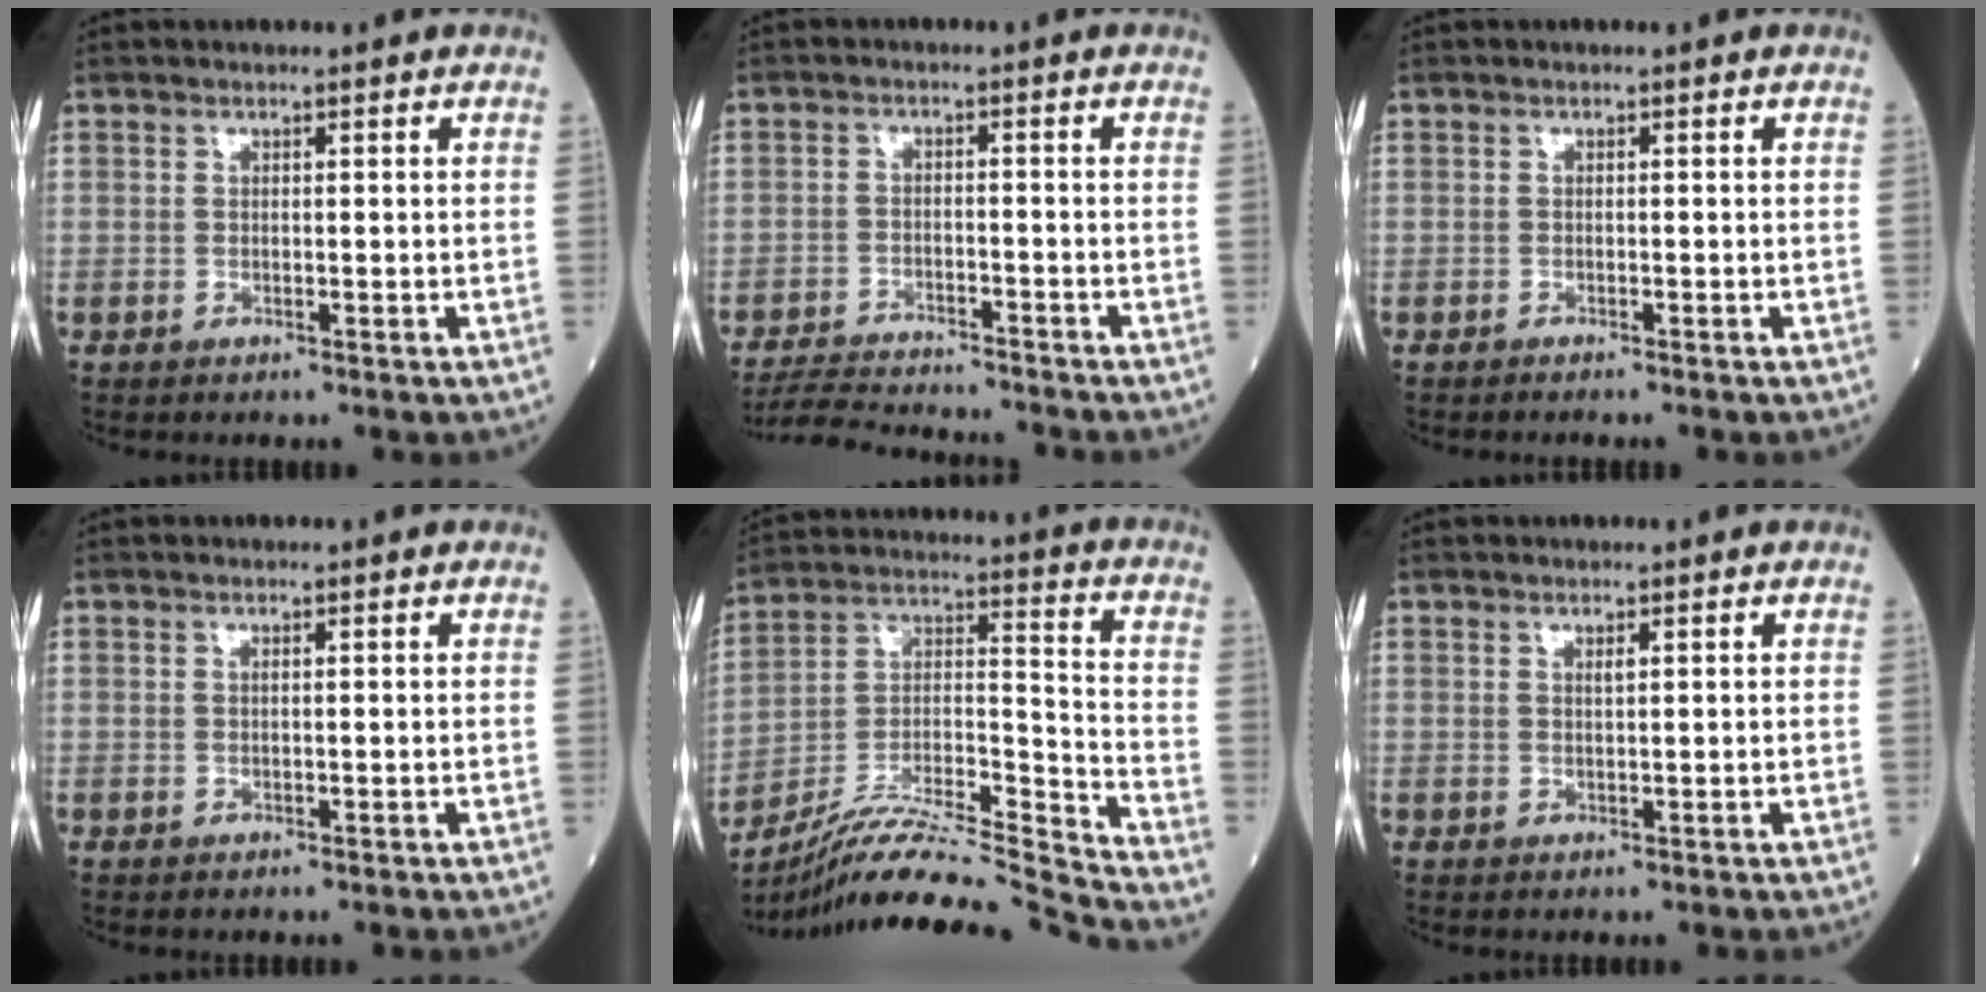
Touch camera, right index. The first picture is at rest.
{"total": 9.1, "force": [-8.8, 0.4, 2.1], "torque": [-0.032, -0.006, -0.146]}
{"total": 0.9, "force": [-0.8, -0.1, 0.3], "torque": [-0.003, 0.000, -0.013]}
{"total": 0.0}
{"total": 20.3, "force": [-19.2, -2.3, 6.4], "torque": [-0.126, 0.004, -0.328]}
{"total": 0.7, "force": [0.4, 0.1, 0.6], "torque": [-0.014, -0.002, 0.006]}